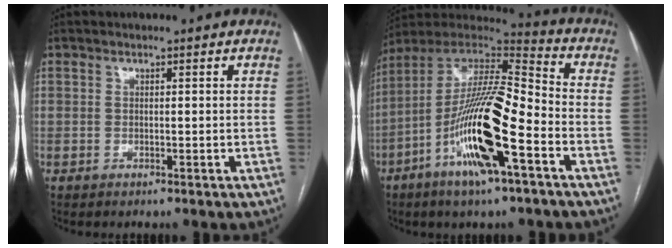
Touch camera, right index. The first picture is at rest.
{"total": 19.4, "force": [-7.8, 2.9, 17.6], "torque": [-0.356, -0.014, -0.142]}